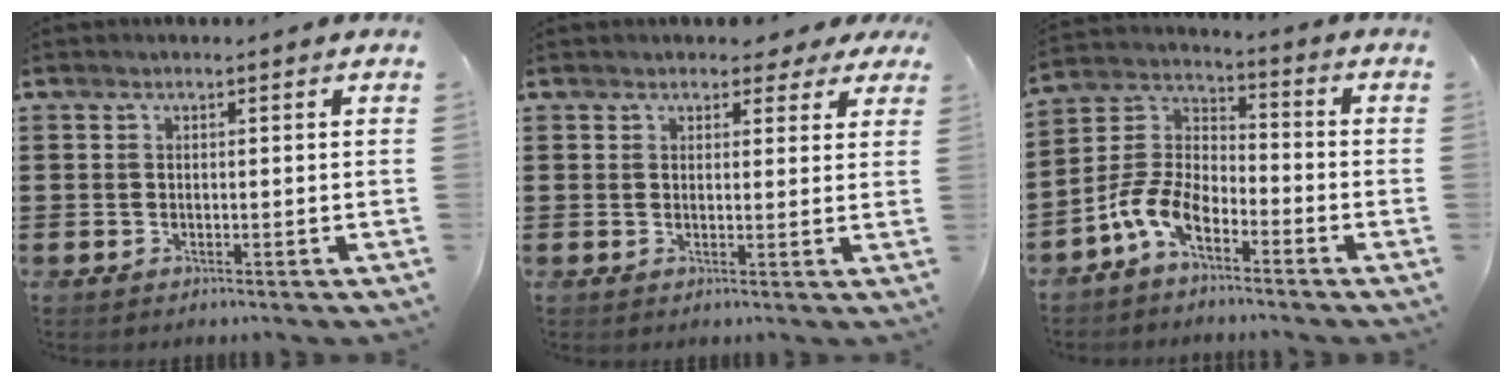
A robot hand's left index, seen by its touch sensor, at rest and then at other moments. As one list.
[{"total": 2.6, "force": [2.0, 1.4, 1.0], "torque": [-0.011, 0.002, 0.033]}, {"total": 8.9, "force": [-5.9, 3.8, 5.4], "torque": [-0.146, 0.000, -0.124]}]